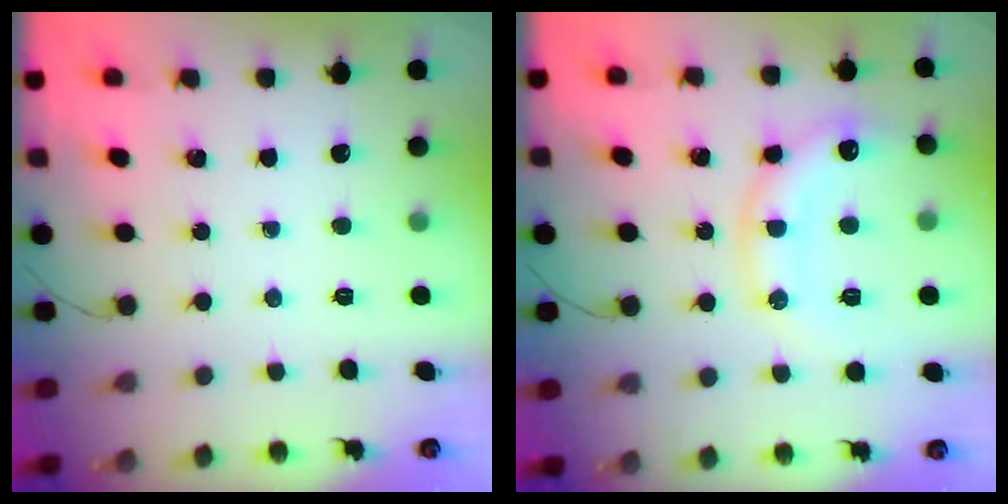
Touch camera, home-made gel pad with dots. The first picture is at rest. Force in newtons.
{"total": 13.8, "press": 13.8, "slide": 1.2}